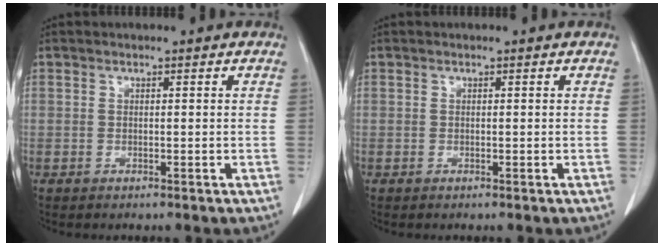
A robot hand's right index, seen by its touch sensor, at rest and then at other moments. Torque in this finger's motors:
{"motor_torque": [-0.04, 0.04, 0.02, 0.00]}